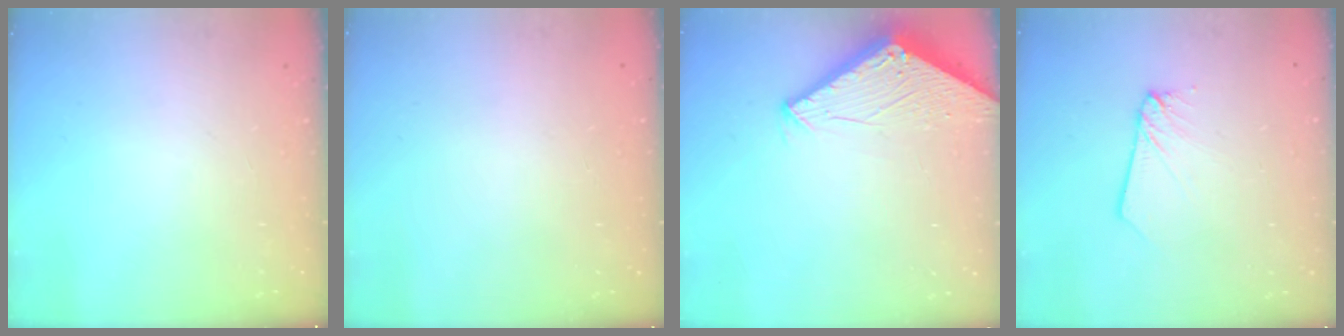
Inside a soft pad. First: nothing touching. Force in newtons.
{"total": 0.0}
{"total": 3.0, "press": 3.0, "slide": 0.2}
{"total": 2.2, "press": 2.2, "slide": 0.2}